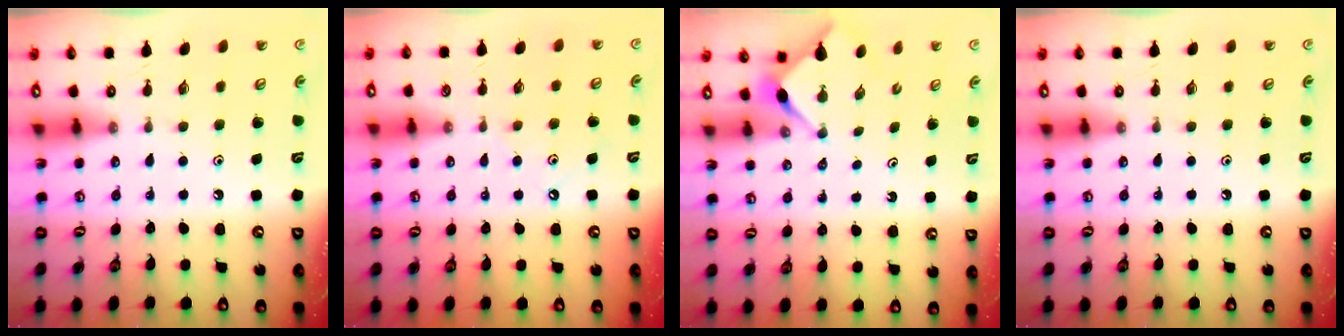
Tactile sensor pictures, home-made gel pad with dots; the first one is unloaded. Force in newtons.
{"total": 3.0, "press": 3.0, "slide": 0.4}
{"total": 2.8, "press": 2.8, "slide": 0.3}
{"total": 0.0}